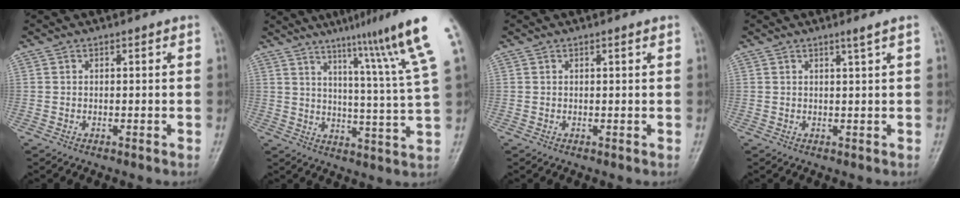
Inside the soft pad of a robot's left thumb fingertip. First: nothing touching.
{"total": 16.1, "force": [9.8, -0.9, 12.7], "torque": [-0.180, -0.053, 0.134]}
{"total": 0.5, "force": [0.4, 0.0, 0.4], "torque": [-0.005, 0.002, 0.007]}
{"total": 1.6, "force": [1.0, -0.5, 1.1], "torque": [-0.027, -0.012, 0.020]}